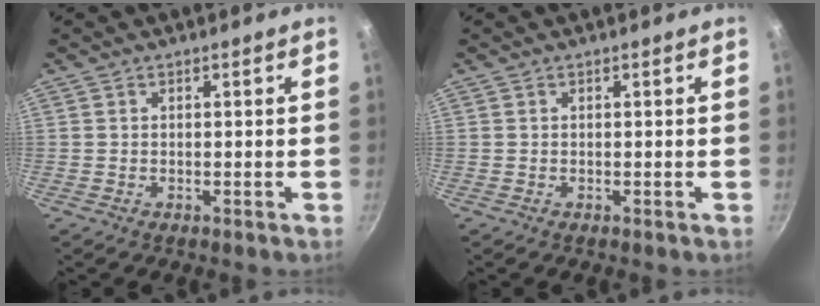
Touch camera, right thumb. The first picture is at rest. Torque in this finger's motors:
{"motor_torque": [0.06, 0.06, -0.05, 0.05, 0.00]}